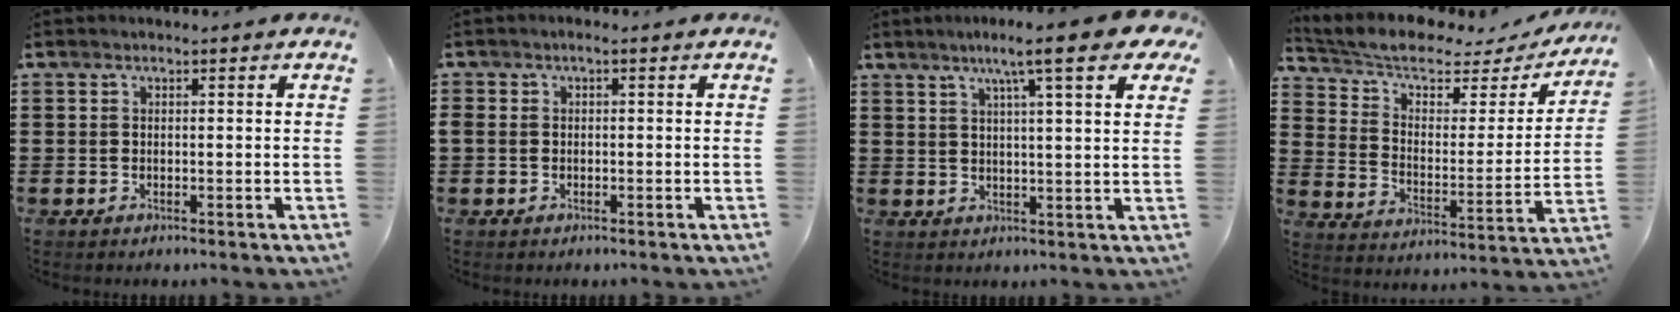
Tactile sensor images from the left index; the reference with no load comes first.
{"total": 1.0, "force": [-0.4, 0.6, 0.7], "torque": [-0.023, 0.000, -0.012]}
{"total": 9.9, "force": [6.2, 0.9, 7.6], "torque": [-0.130, -0.011, 0.098]}
{"total": 6.2, "force": [5.1, 1.9, 3.0], "torque": [-0.083, -0.033, 0.084]}